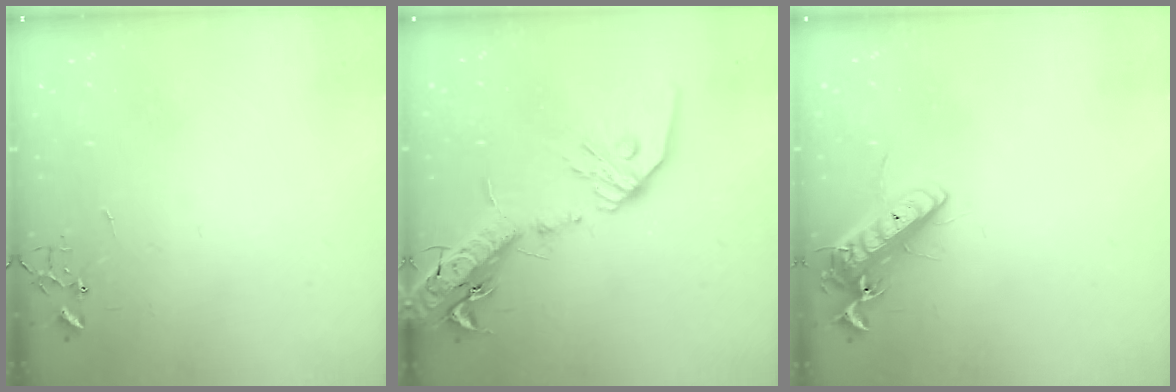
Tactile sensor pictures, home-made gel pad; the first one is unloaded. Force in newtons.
{"total": 21.0, "press": 20.6, "slide": 4.1}
{"total": 14.0, "press": 13.9, "slide": 2.0}